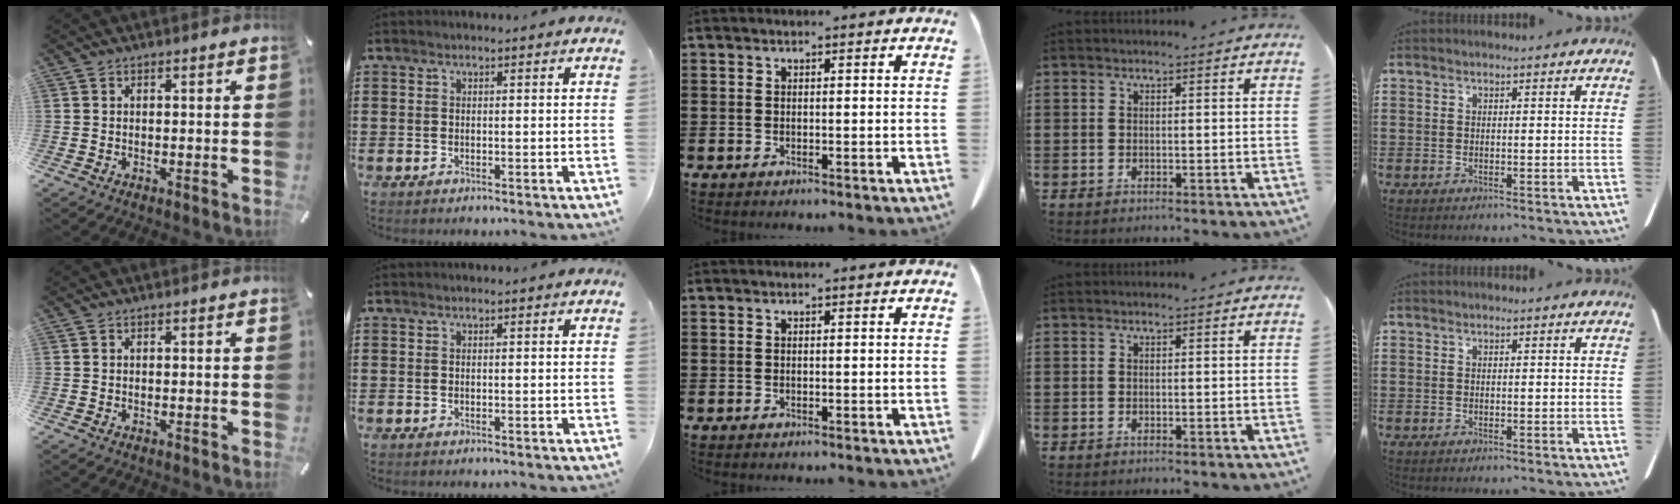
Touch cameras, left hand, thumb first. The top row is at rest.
{}